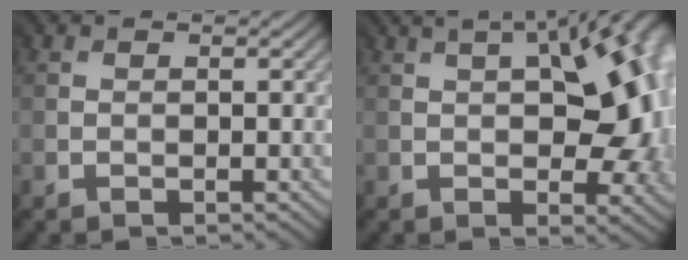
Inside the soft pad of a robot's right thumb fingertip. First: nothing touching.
{"total": 13.4, "force": [1.3, 6.3, 11.7], "torque": [-0.132, 0.024, 0.018]}